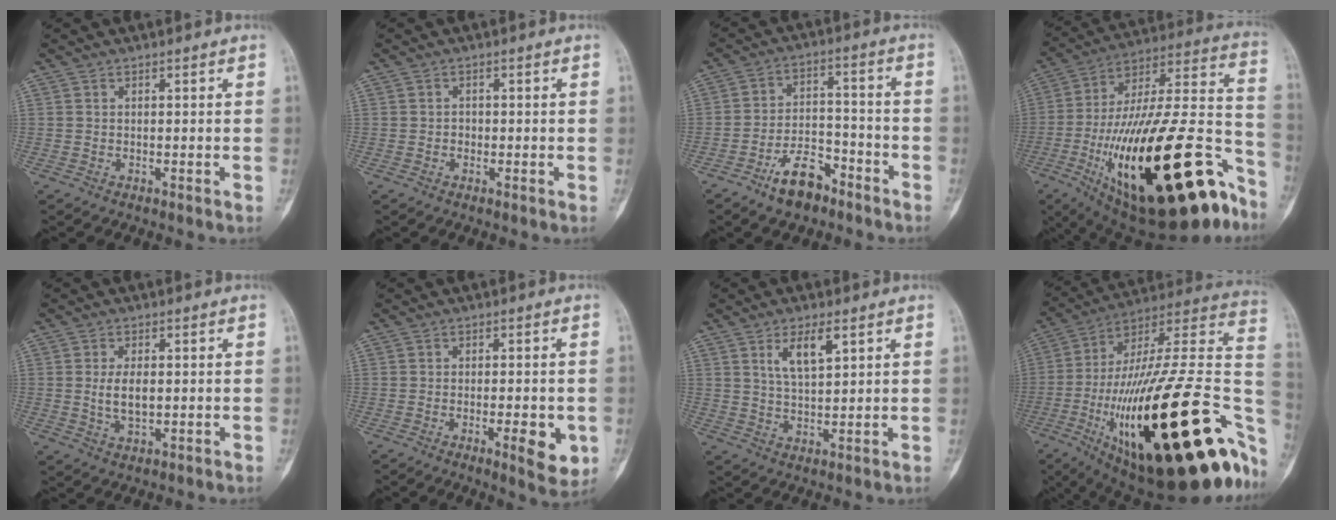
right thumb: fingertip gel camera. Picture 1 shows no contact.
{"total": 1.2, "force": [-0.2, 1.0, 0.5], "torque": [-0.001, 0.005, -0.004]}
{"total": 9.4, "force": [-6.3, 4.7, 5.2], "torque": [-0.077, 0.051, -0.111]}
{"total": 42.0, "force": [-18.0, 15.0, 34.9], "torque": [-0.527, 0.056, -0.276]}
{"total": 5.2, "force": [0.3, 2.8, 4.4], "torque": [-0.081, -0.008, 0.009]}
{"total": 7.3, "force": [-2.1, 2.4, 6.6], "torque": [-0.080, -0.009, -0.023]}
{"total": 6.4, "force": [3.1, 2.3, 5.1], "torque": [-0.090, -0.015, 0.061]}
{"total": 47.5, "force": [-13.6, 15.4, 42.8], "torque": [-0.605, 0.050, -0.217]}